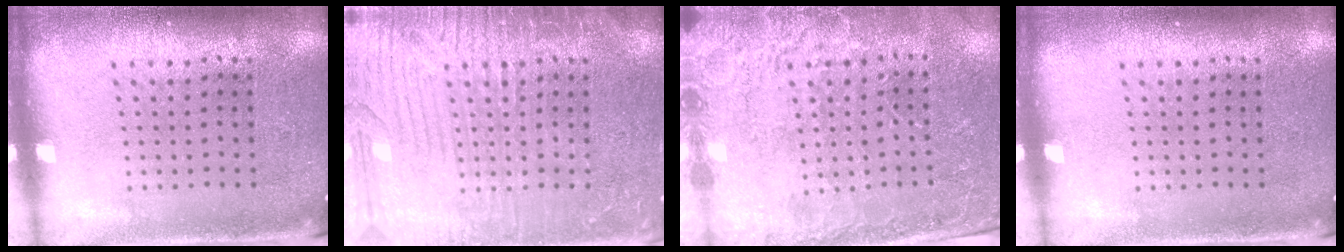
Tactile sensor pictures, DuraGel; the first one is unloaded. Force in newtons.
{"total": 5.5, "press": 5.4, "slide": 0.7}
{"total": 2.7, "press": 2.6, "slide": 0.3}
{"total": 0.0}